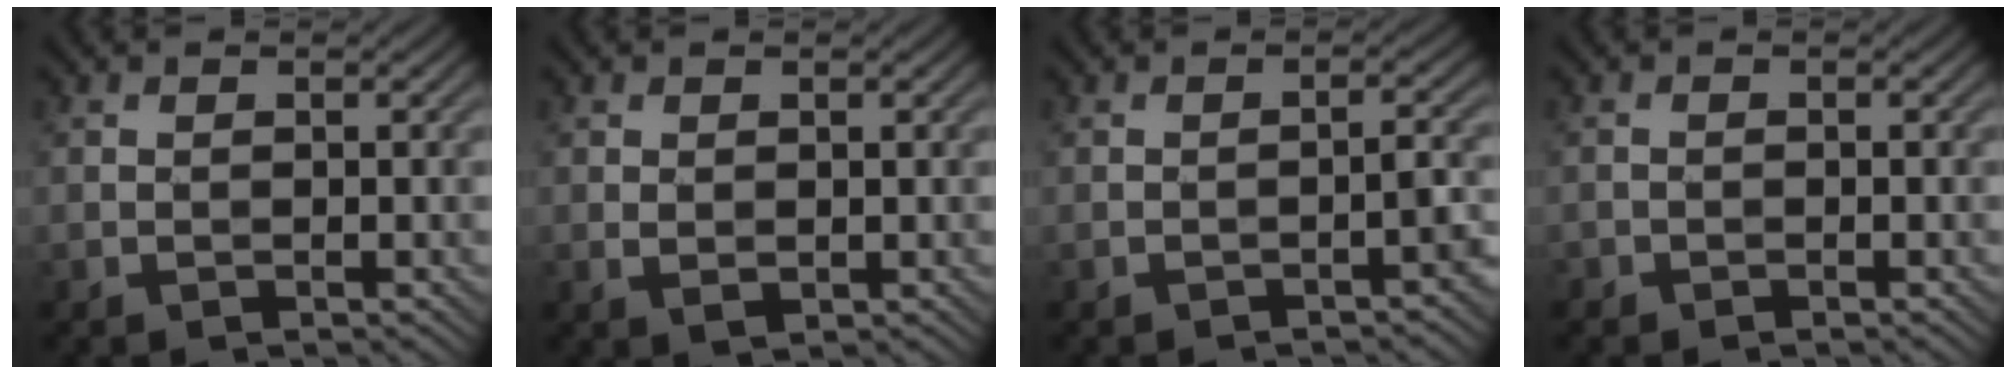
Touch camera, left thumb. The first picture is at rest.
{"total": 1.4, "force": [0.2, 1.0, 1.0], "torque": [-0.022, -0.004, 0.008]}
{"total": 2.1, "force": [-1.4, 0.3, 1.5], "torque": [-0.022, 0.012, -0.022]}
{"total": 0.6, "force": [-0.5, 0.3, 0.0], "torque": [0.001, -0.002, -0.010]}